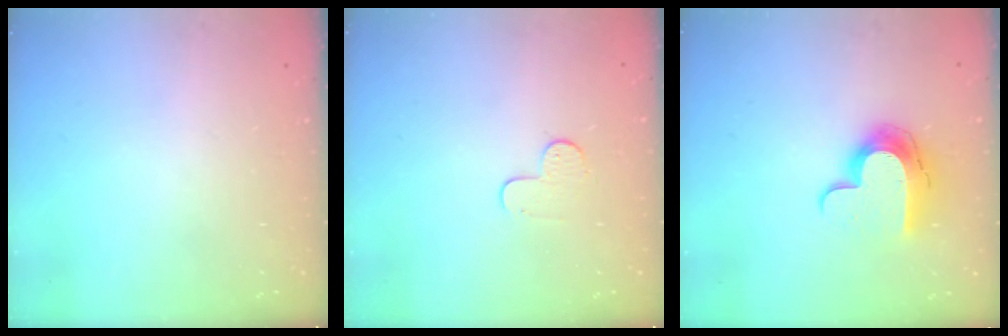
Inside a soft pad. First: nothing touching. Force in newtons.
{"total": 4.5, "press": 4.5, "slide": 0.5}
{"total": 12.0, "press": 11.9, "slide": 0.9}